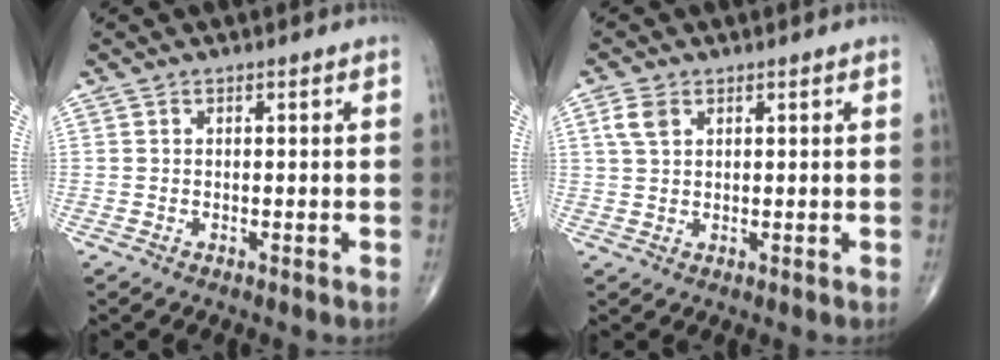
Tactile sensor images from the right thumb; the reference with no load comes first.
{"total": 3.5, "force": [1.5, 2.3, 2.2], "torque": [-0.045, 0.005, 0.033]}